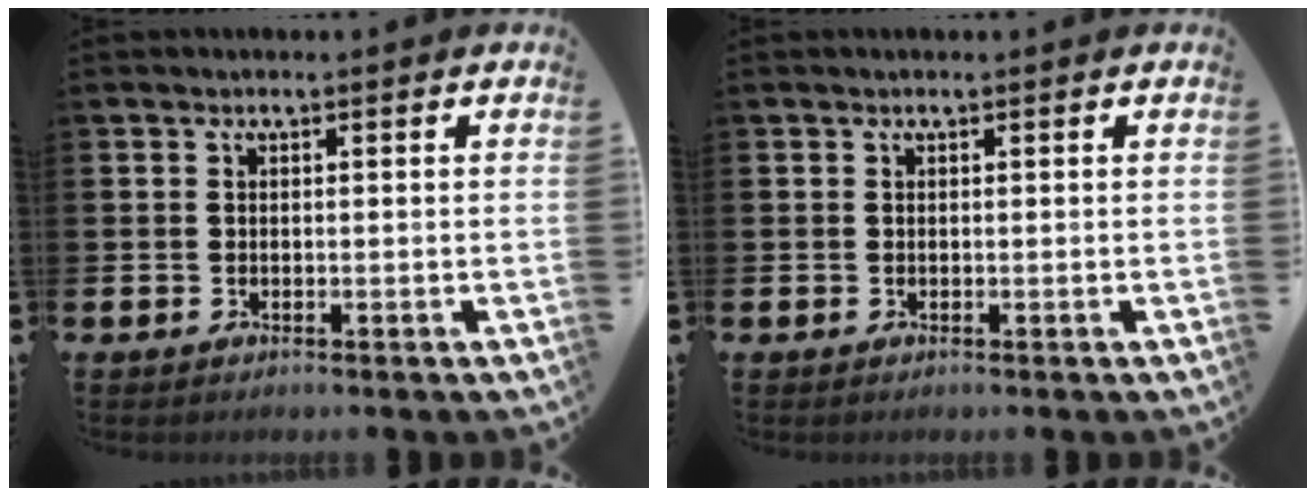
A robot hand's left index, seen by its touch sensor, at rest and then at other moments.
{"total": 0.0}